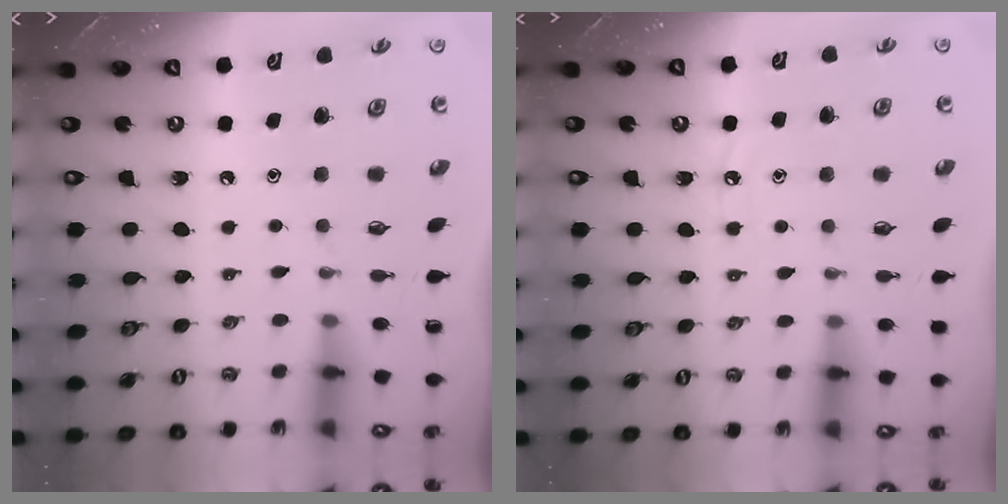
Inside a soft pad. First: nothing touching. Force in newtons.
{"total": 3.9, "press": 3.9, "slide": 0.6}